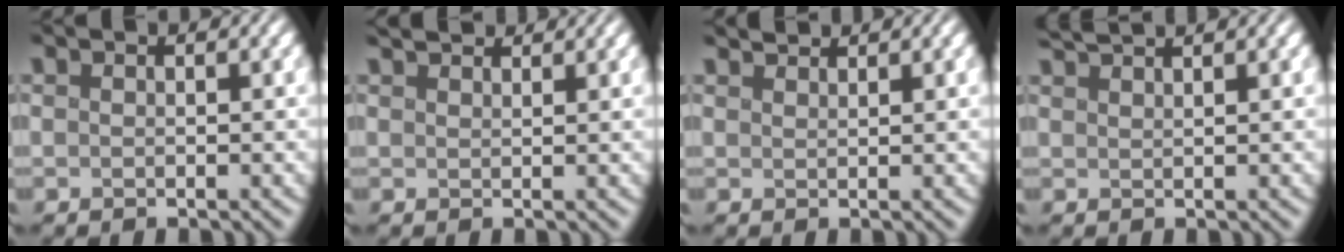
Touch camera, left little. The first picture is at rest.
{"total": 3.9, "force": [3.4, 1.2, 1.6], "torque": [-0.018, 0.024, 0.028]}
{"total": 2.2, "force": [2.1, 0.3, 0.5], "torque": [0.001, 0.006, 0.024]}
{"total": 2.9, "force": [2.6, 0.2, 1.3], "torque": [-0.023, 0.016, 0.033]}